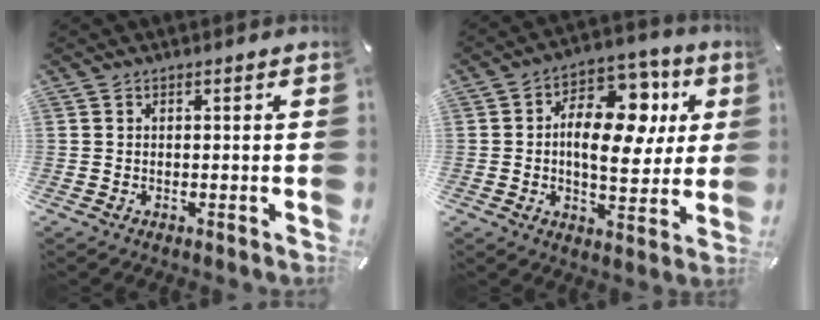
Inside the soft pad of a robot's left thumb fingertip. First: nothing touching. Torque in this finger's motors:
{"motor_torque": [1.03, 1.56, 0.46, -0.03, 0.15]}